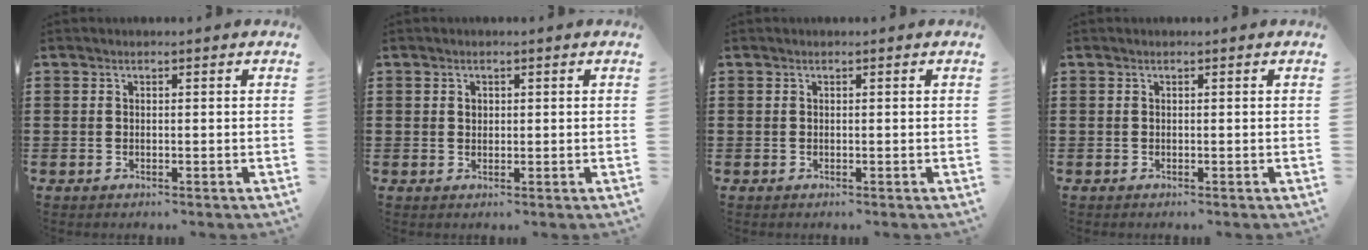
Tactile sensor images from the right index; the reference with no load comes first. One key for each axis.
{"total": 0.9, "fx": 0.3, "fy": 0.8, "fz": 0.5, "tx": -0.011, "ty": 0.005, "tz": 0.006}
{"total": 0.0}
{"total": 0.0}